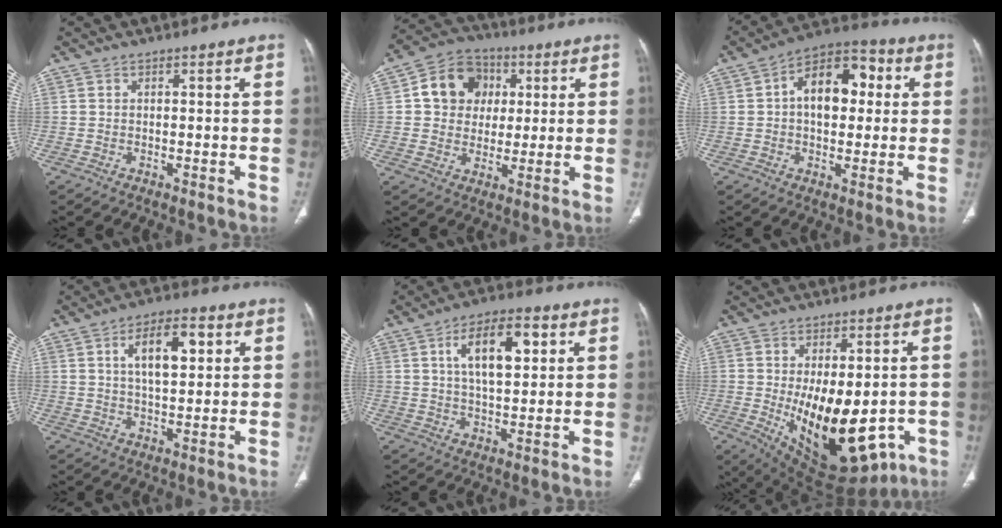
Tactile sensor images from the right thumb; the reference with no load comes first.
{"total": 11.6, "force": [2.5, 10.0, 5.4], "torque": [-0.055, 0.006, 0.034]}
{"total": 11.7, "force": [1.4, 7.7, 8.7], "torque": [-0.101, 0.030, 0.012]}
{"total": 9.6, "force": [3.0, 4.4, 8.1], "torque": [-0.116, 0.000, 0.048]}
{"total": 11.7, "force": [3.7, 5.3, 9.7], "torque": [-0.146, -0.001, 0.061]}
{"total": 21.0, "force": [-3.7, 10.9, 17.5], "torque": [-0.246, -0.020, -0.019]}